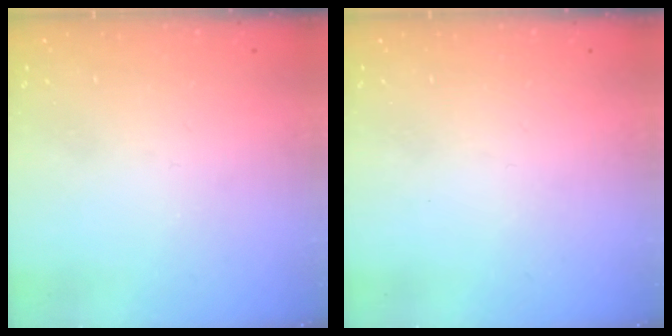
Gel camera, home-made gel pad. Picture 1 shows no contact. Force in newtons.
{"total": 0.0}